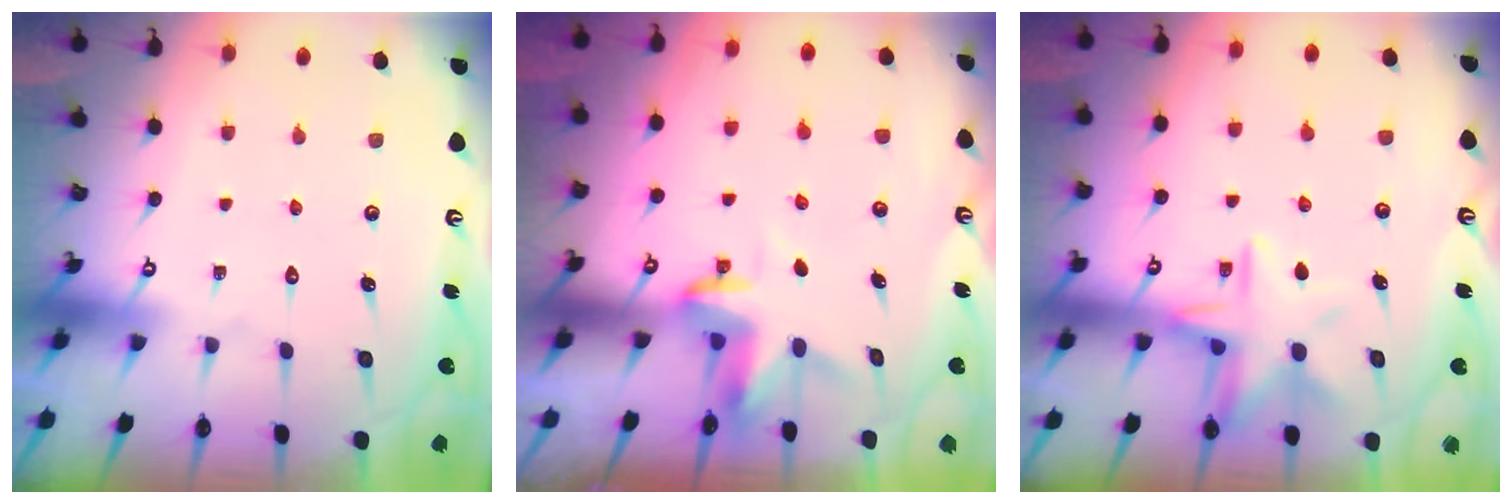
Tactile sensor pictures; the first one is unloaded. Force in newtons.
{"total": 3.5, "press": 3.5, "slide": 0.2}
{"total": 10.7, "press": 10.6, "slide": 0.9}